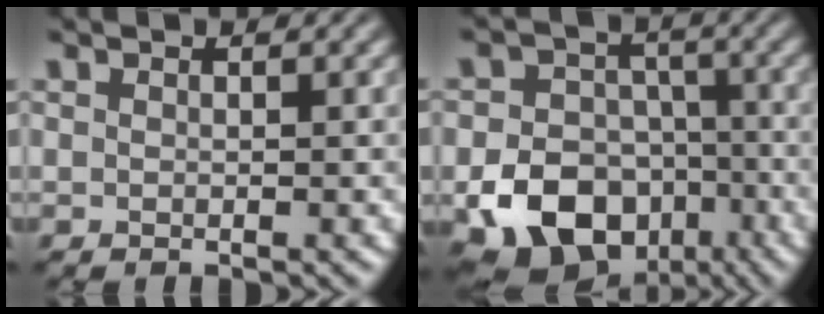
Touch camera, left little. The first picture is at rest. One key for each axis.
{"total": 11.2, "fx": -4.9, "fy": 8.4, "fz": 5.5, "tx": -0.071, "ty": -0.027, "tz": -0.105}